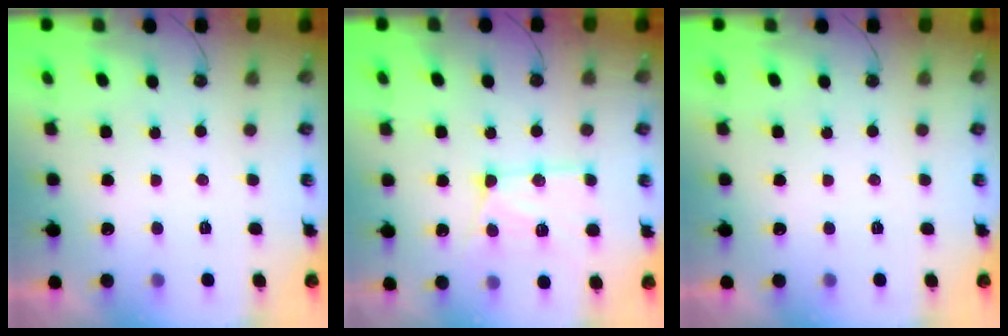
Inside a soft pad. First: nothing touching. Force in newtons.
{"total": 14.9, "press": 14.8, "slide": 1.2}
{"total": 0.0}